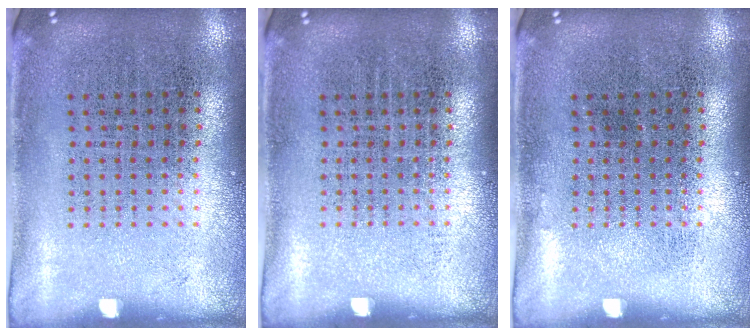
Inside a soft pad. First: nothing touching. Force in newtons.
{"total": 0.0}
{"total": 0.0}